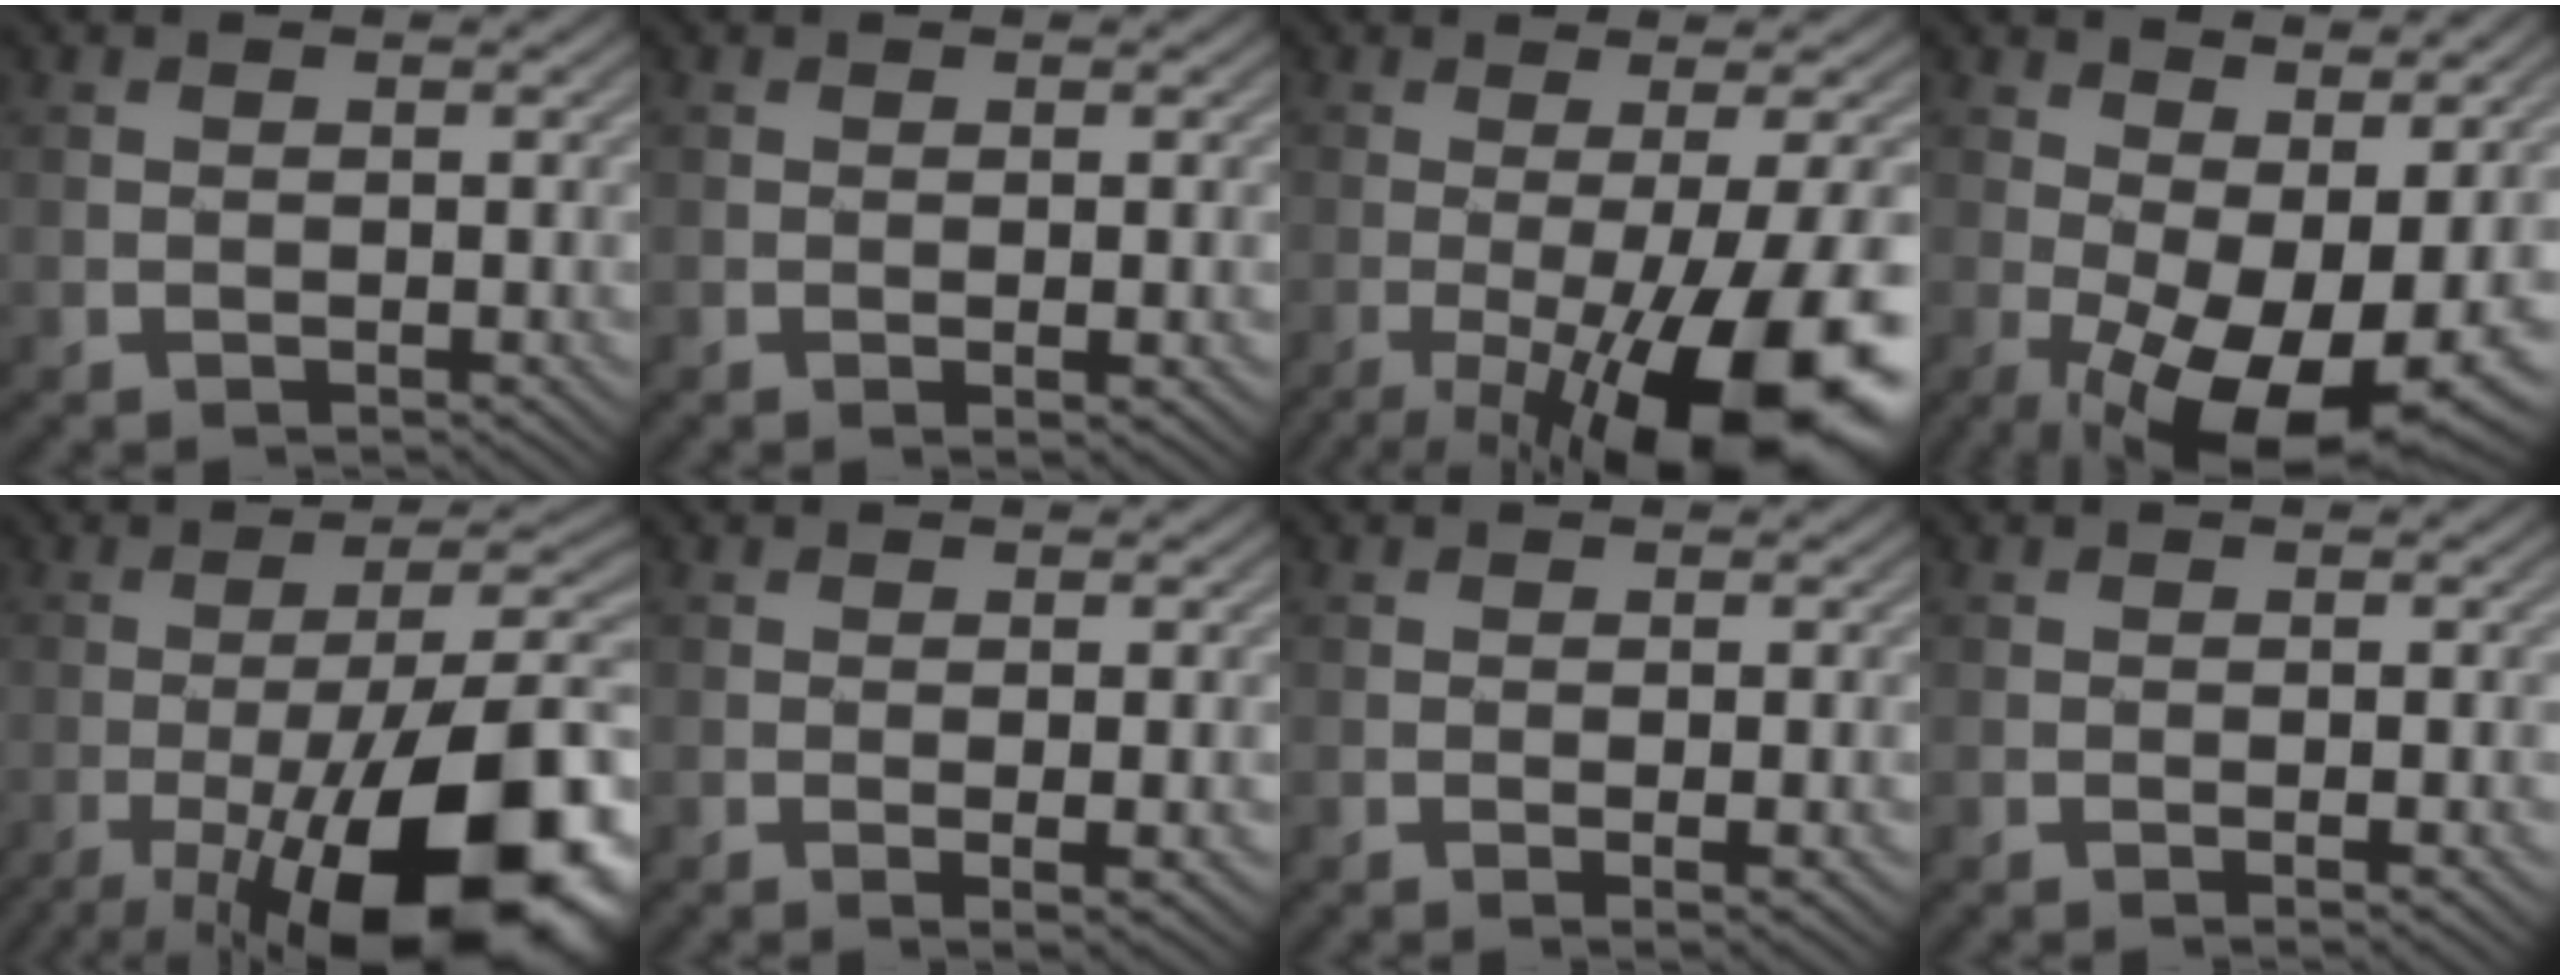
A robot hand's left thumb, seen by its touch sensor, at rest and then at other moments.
{"total": 1.2, "force": [-0.1, 0.1, 1.2], "torque": [-0.022, -0.004, -0.003]}
{"total": 17.4, "force": [-6.1, 4.5, 15.6], "torque": [-0.205, -0.016, -0.086]}
{"total": 13.9, "force": [-0.2, 6.2, 12.4], "torque": [-0.199, -0.010, 0.019]}
{"total": 20.4, "force": [-9.1, 6.4, 17.1], "torque": [-0.227, 0.003, -0.142]}
{"total": 1.8, "force": [0.0, 0.2, 1.8], "torque": [-0.034, -0.004, 0.000]}
{"total": 1.5, "force": [-0.1, 0.2, 1.5], "torque": [-0.027, -0.004, -0.002]}
{"total": 0.9, "force": [-0.1, 0.1, 0.9], "torque": [-0.015, -0.002, -0.002]}